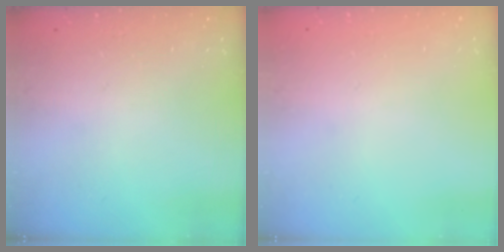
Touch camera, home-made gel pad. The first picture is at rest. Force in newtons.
{"total": 0.0}